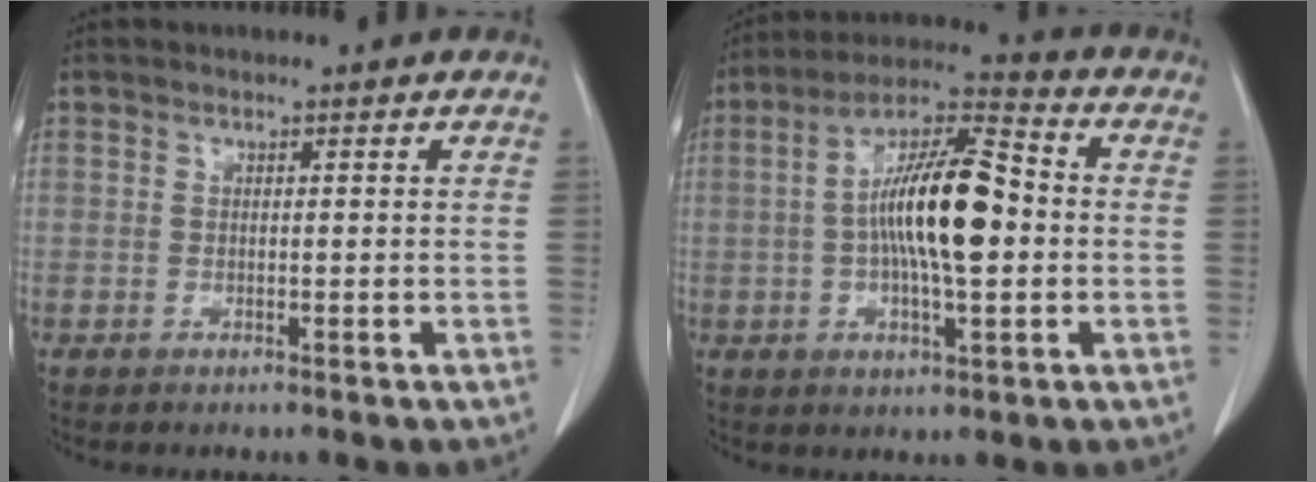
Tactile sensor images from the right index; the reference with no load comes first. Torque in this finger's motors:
{"motor_torque": [1.84, 0.30, 0.82, 0.21]}